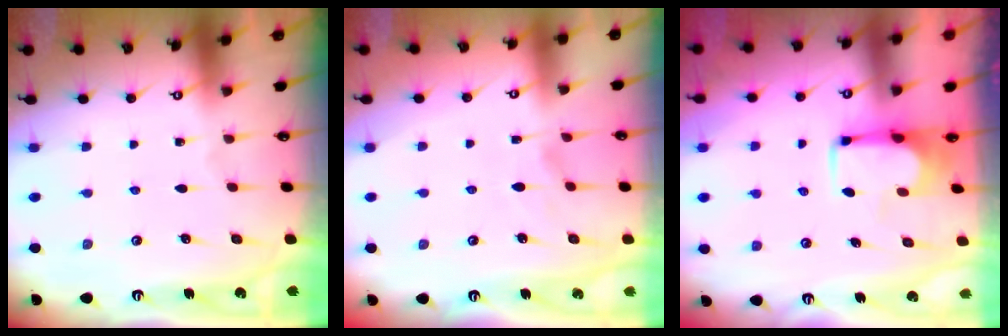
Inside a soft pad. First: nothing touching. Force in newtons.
{"total": 2.5, "press": 2.1, "slide": 1.3}
{"total": 3.7, "press": 3.7, "slide": 0.3}